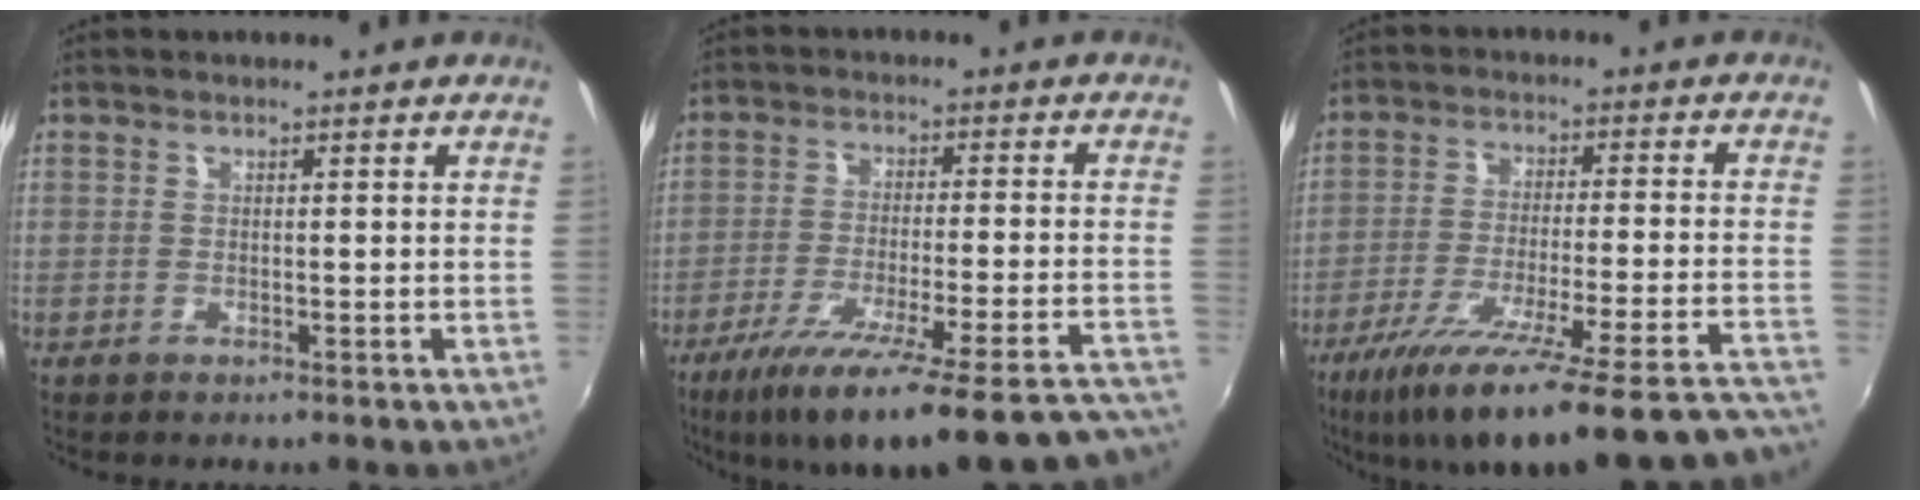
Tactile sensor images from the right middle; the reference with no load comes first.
{"total": 28.0, "force": [-23.8, 2.5, 14.4], "torque": [-0.221, -0.070, -0.342]}
{"total": 30.7, "force": [-26.2, 1.5, 16.0], "torque": [-0.236, -0.086, -0.382]}